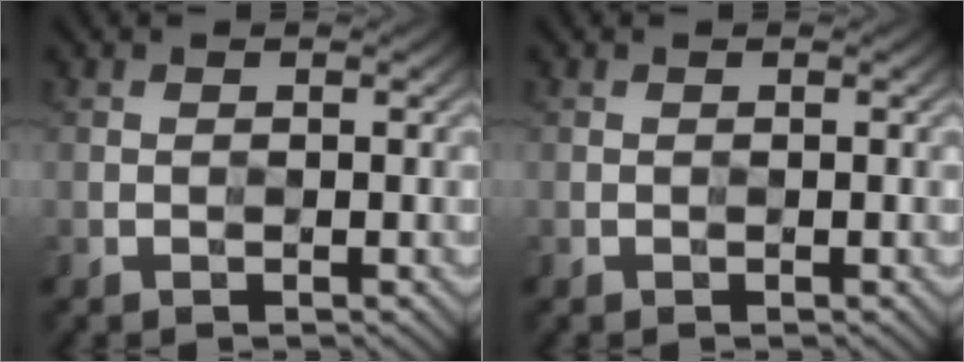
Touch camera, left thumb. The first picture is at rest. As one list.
[{"total": 0.0}]